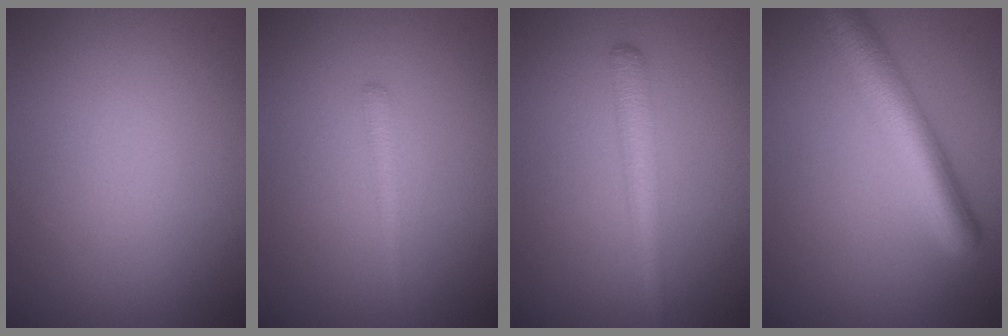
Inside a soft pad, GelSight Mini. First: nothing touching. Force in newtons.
{"total": 1.2, "press": 1.2, "slide": 0.0}
{"total": 2.6, "press": 2.6, "slide": 0.1}
{"total": 5.7, "press": 5.7, "slide": 0.2}